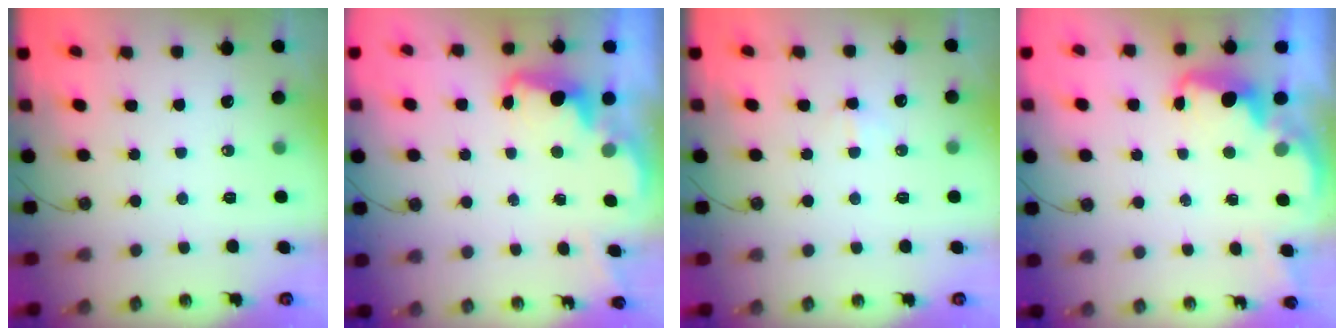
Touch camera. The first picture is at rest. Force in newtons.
{"total": 2.4, "press": 2.3, "slide": 0.7}
{"total": 2.2, "press": 2.1, "slide": 0.8}
{"total": 2.1, "press": 2.1, "slide": 0.6}